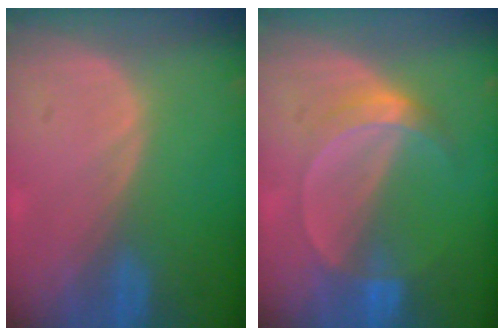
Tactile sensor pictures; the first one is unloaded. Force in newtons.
{"total": 5.0, "press": 4.5, "slide": 2.2}